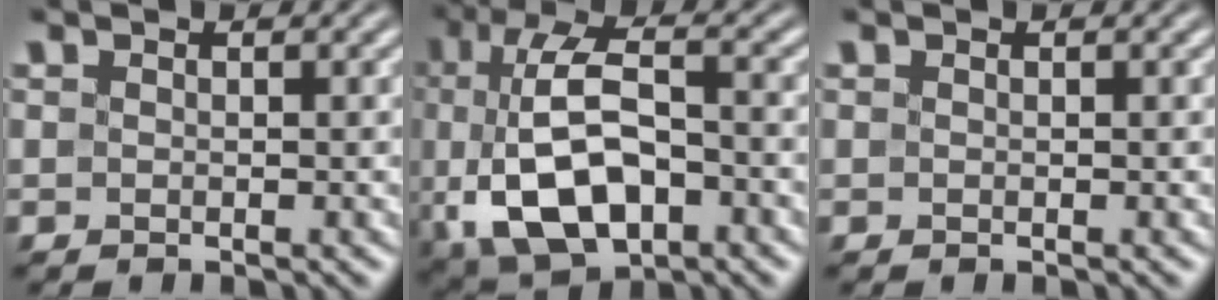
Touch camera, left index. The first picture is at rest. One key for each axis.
{"total": 10.5, "fx": -1.8, "fy": 5.5, "fz": 8.8, "tx": -0.181, "ty": -0.005, "tz": -0.037}
{"total": 0.0}